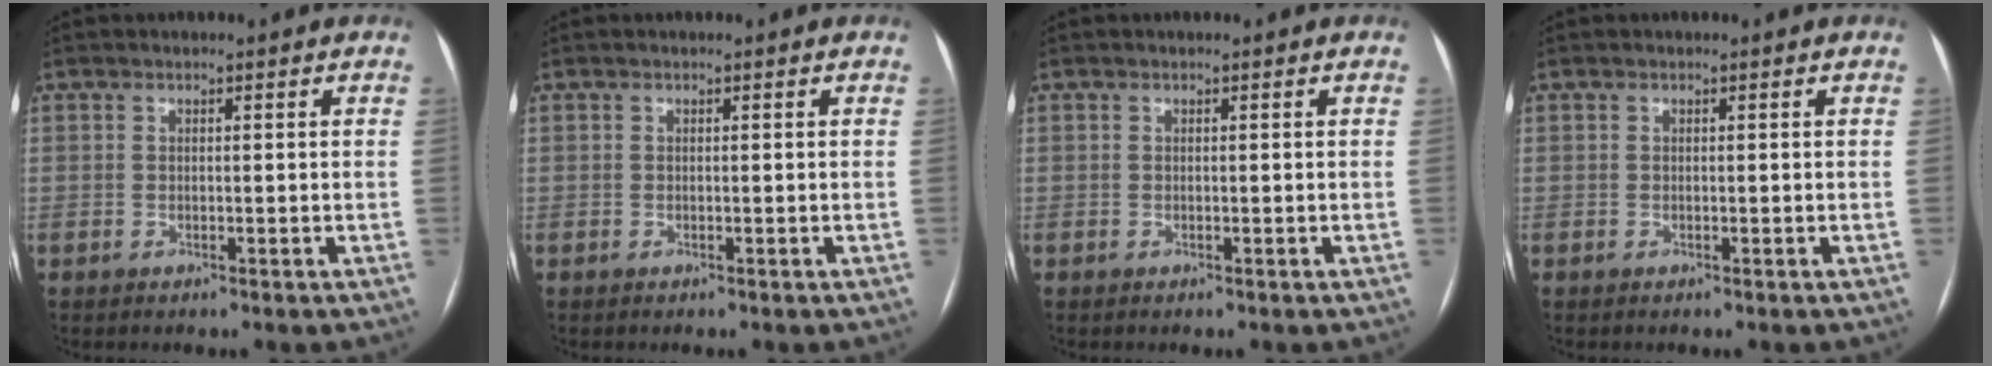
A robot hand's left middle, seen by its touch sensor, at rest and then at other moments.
{"total": 0.0}
{"total": 0.0}
{"total": 0.0}